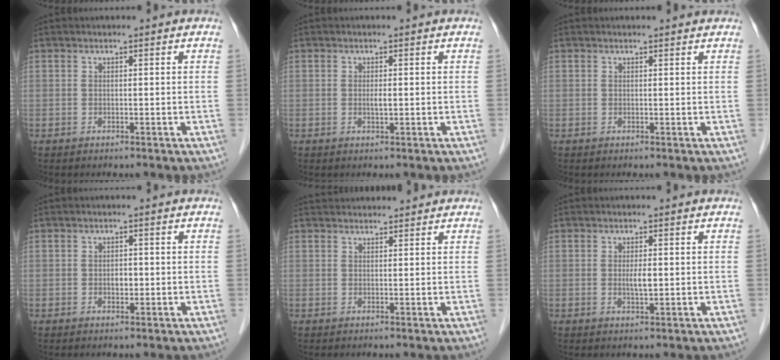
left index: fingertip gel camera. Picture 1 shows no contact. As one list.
[{"total": 1.0, "force": [0.0, 0.2, 1.0], "torque": [-0.020, -0.001, 0.000]}, {"total": 1.3, "force": [1.3, 0.1, 0.1], "torque": [-0.012, 0.002, 0.012]}, {"total": 1.5, "force": [-0.3, 0.9, 1.1], "torque": [-0.019, 0.003, -0.002]}, {"total": 5.3, "force": [5.1, 0.9, 1.0], "torque": [-0.011, 0.038, 0.070]}, {"total": 2.0, "force": [0.0, 0.5, 2.0], "torque": [-0.039, -0.001, 0.002]}]